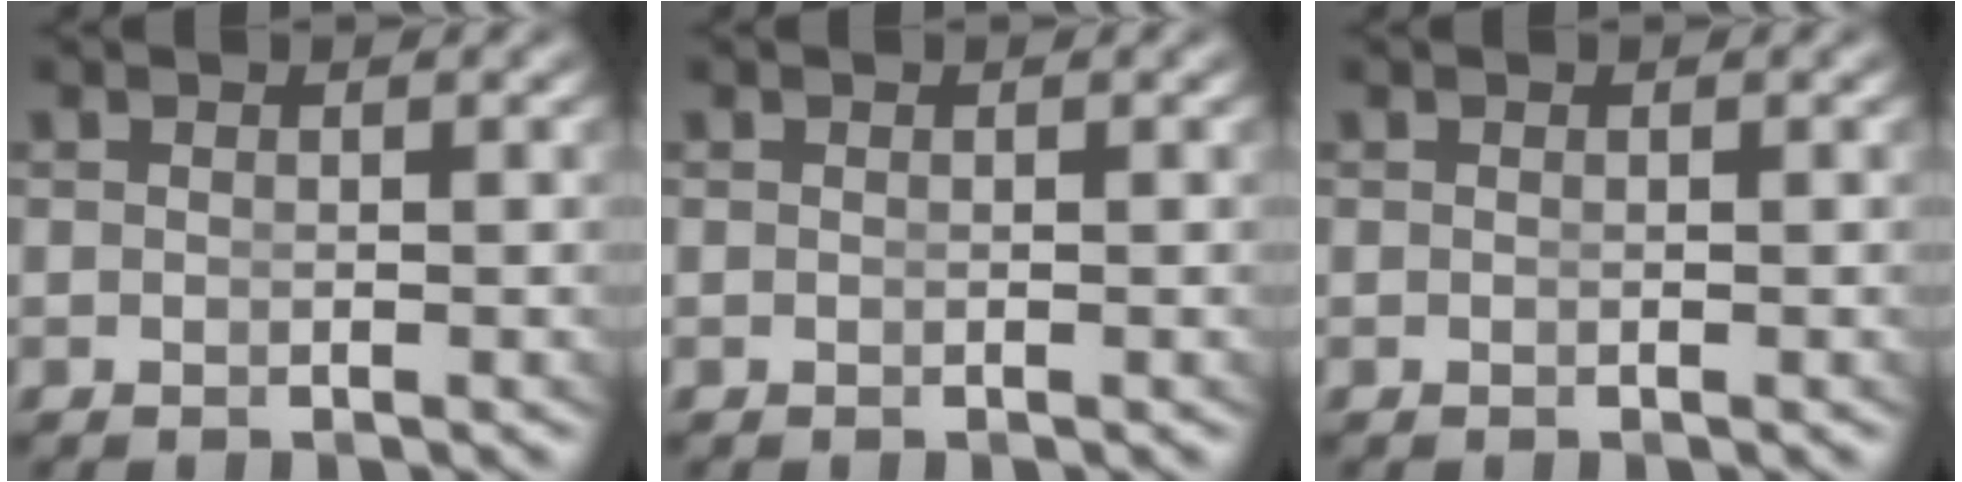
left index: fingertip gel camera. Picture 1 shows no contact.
{"total": 0.0}
{"total": 0.0}